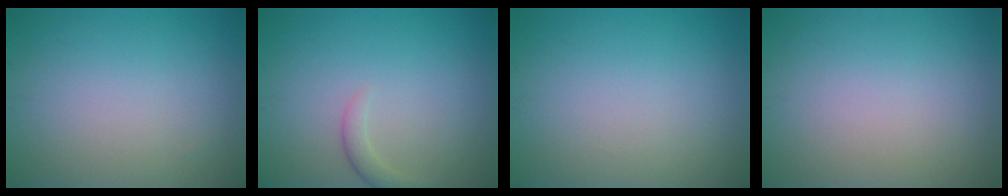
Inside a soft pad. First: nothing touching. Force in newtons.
{"total": 1.4, "press": 1.4, "slide": 0.1}
{"total": 0.0}
{"total": 0.0}